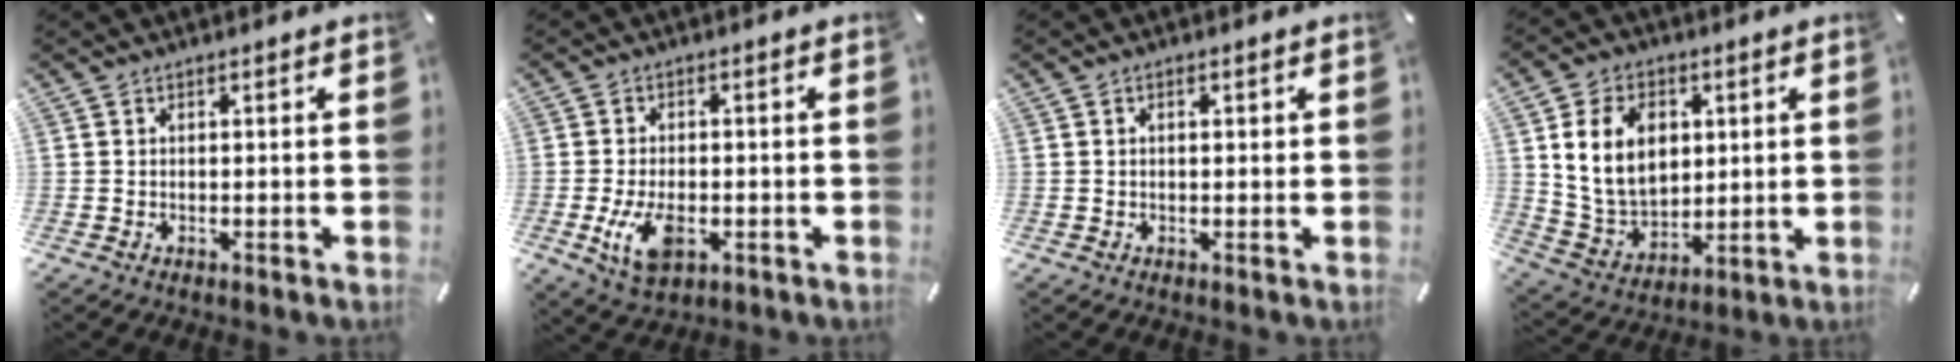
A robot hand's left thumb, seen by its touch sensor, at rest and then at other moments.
{"total": 7.5, "force": [-2.1, 4.6, 5.6], "torque": [-0.121, -0.001, -0.041]}
{"total": 1.3, "force": [0.3, 0.9, 0.9], "torque": [-0.010, 0.004, 0.002]}
{"total": 12.8, "force": [3.4, 9.9, 7.4], "torque": [-0.156, 0.001, 0.060]}